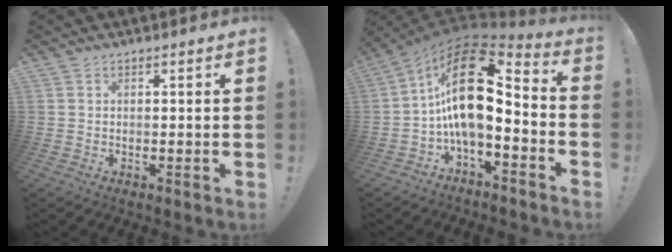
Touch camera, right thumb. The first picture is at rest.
{"total": 20.5, "force": [2.6, 10.1, 17.6], "torque": [-0.314, -0.011, 0.050]}